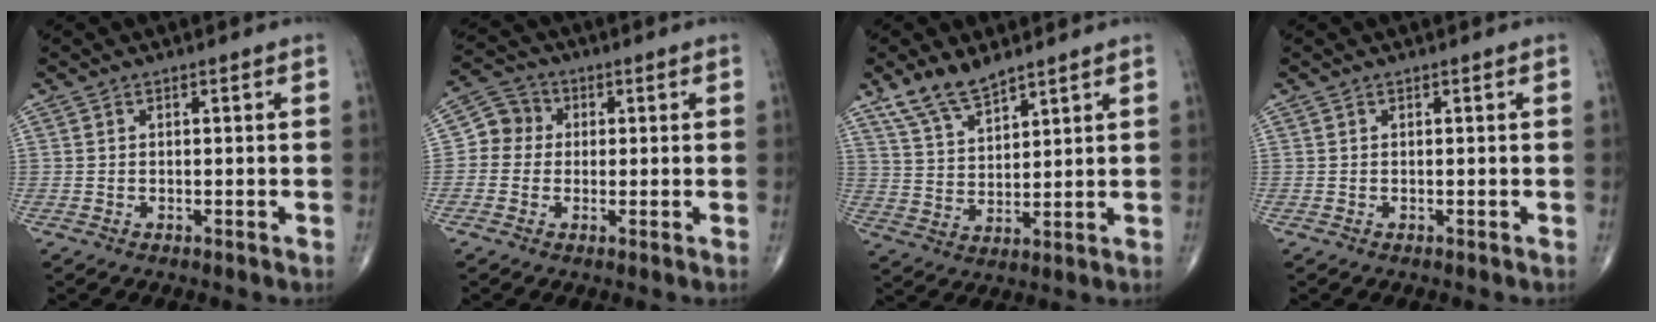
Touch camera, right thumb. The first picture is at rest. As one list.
[{"total": 5.6, "force": [0.2, 5.3, 1.9], "torque": [-0.009, 0.016, -0.010]}, {"total": 8.3, "force": [6.4, 3.1, 4.4], "torque": [-0.071, -0.030, 0.131]}, {"total": 0.0}]